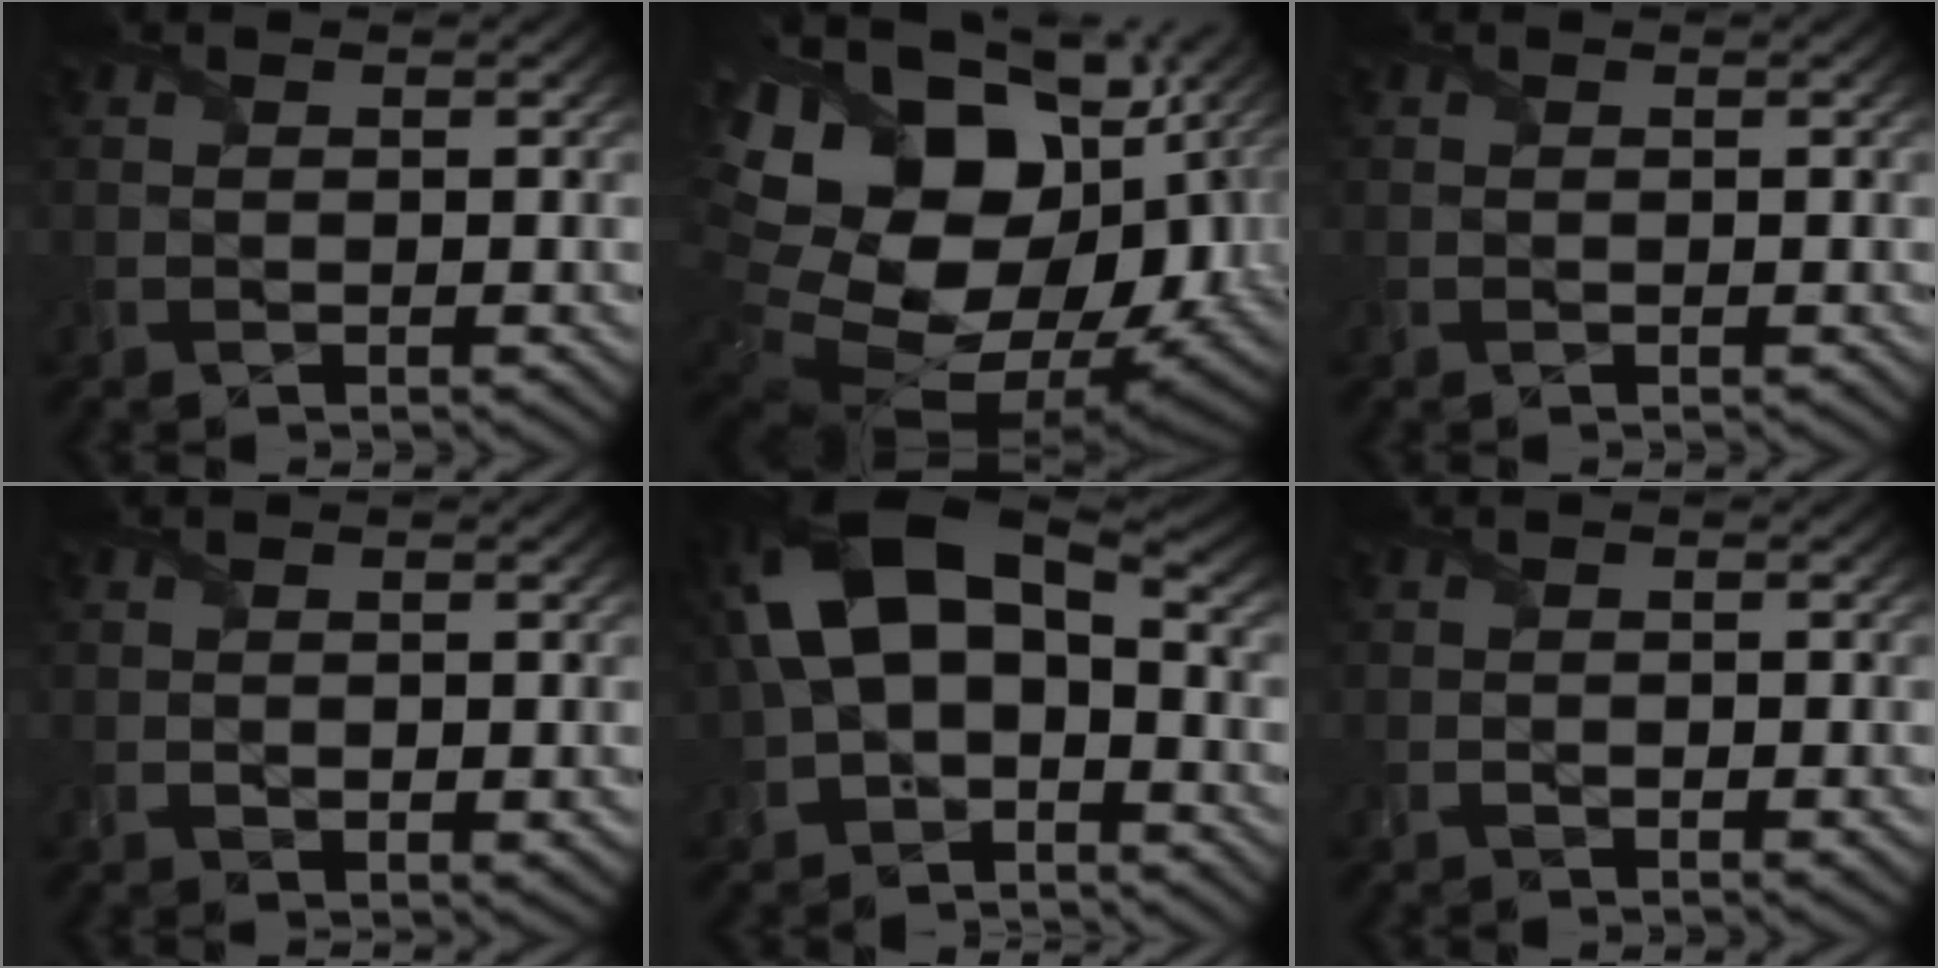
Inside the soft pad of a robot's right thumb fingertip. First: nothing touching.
{"total": 21.8, "force": [3.4, 14.0, 16.3], "torque": [-0.343, -0.028, 0.103]}
{"total": 0.0}
{"total": 1.1, "force": [-0.2, 0.6, 0.9], "torque": [-0.016, -0.006, 0.002]}
{"total": 13.1, "force": [0.0, 8.1, 10.3], "torque": [-0.216, 0.006, -0.010]}
{"total": 1.2, "force": [-0.8, 0.3, 0.9], "torque": [-0.015, -0.004, -0.011]}